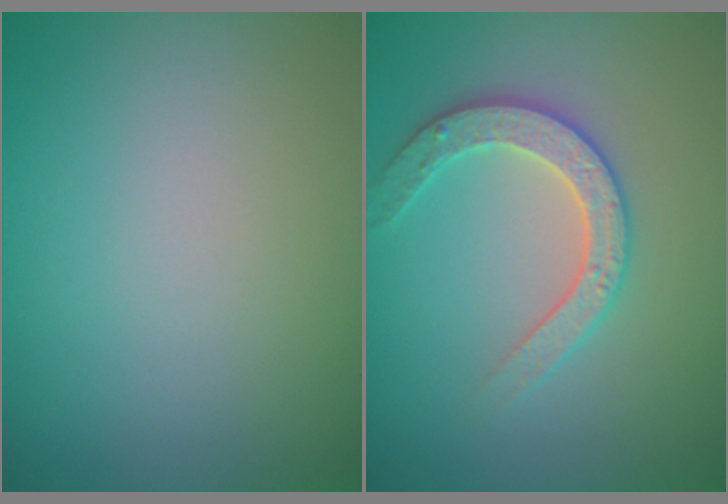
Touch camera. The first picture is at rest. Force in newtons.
{"total": 2.8, "press": 2.8, "slide": 0.3}